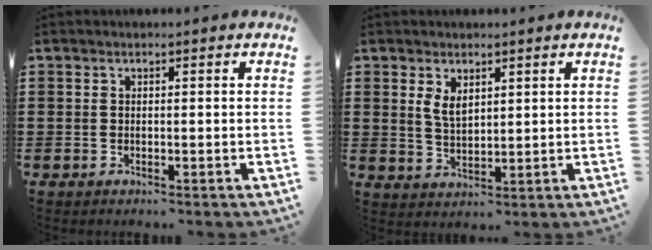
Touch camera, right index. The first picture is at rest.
{"total": 3.3, "force": [1.8, 1.7, 2.2], "torque": [-0.048, 0.004, 0.033]}